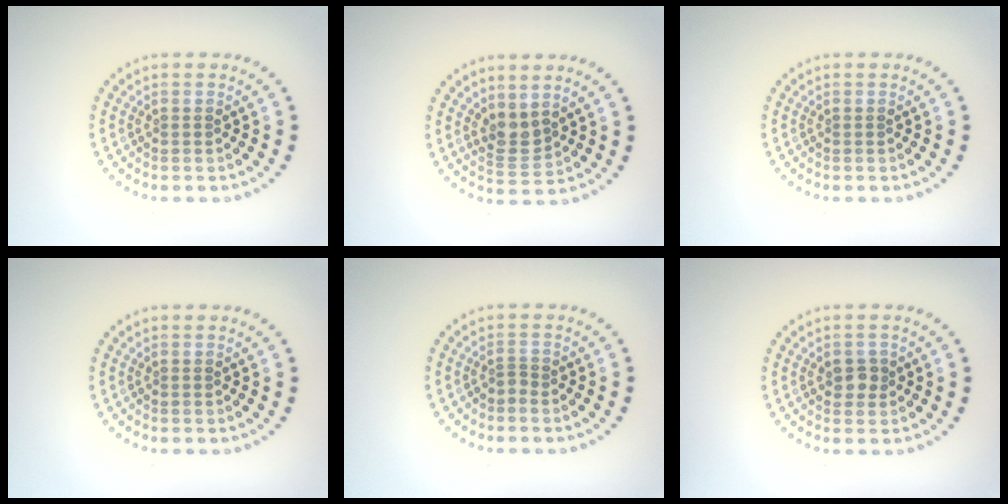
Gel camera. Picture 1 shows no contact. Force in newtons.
{"total": 2.2, "press": 1.8, "slide": 1.1}
{"total": 0.0}
{"total": 0.0}
{"total": 0.6, "press": 0.3, "slide": 0.5}
{"total": 1.7, "press": 1.7, "slide": 0.3}